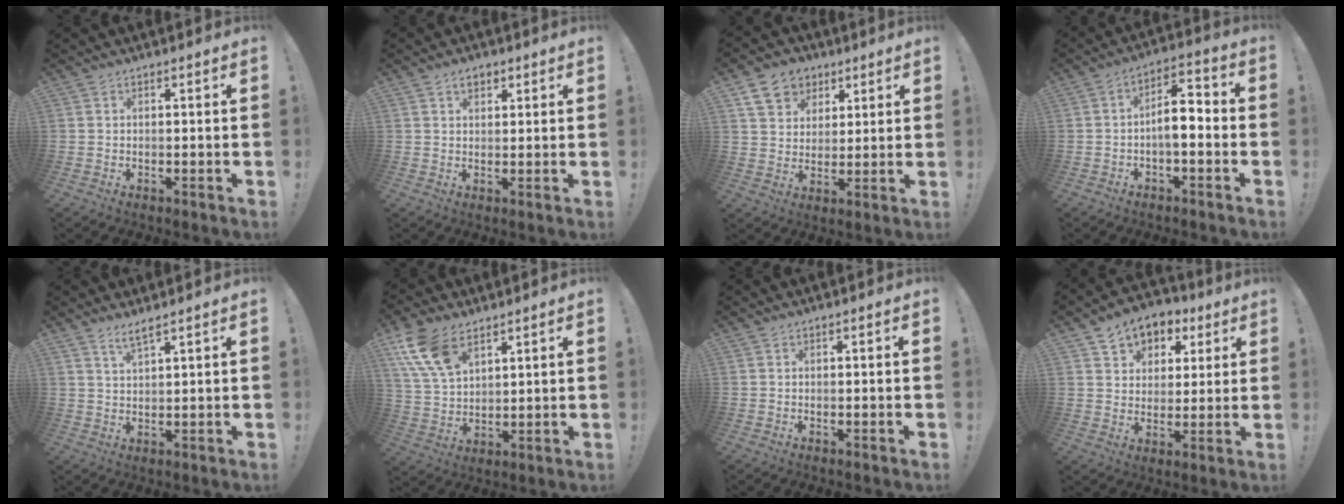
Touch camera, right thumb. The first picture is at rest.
{"total": 3.6, "force": [1.9, 2.3, 1.9], "torque": [-0.021, -0.002, 0.031]}
{"total": 11.2, "force": [5.8, 8.8, 3.9], "torque": [-0.049, -0.031, 0.114]}
{"total": 8.3, "force": [-1.9, 3.9, 7.1], "torque": [-0.113, 0.007, -0.035]}
{"total": 3.8, "force": [3.1, 0.4, 2.2], "torque": [-0.040, -0.016, 0.055]}
{"total": 13.0, "force": [7.7, 7.3, 7.6], "torque": [-0.152, -0.033, 0.148]}
{"total": 0.0}
{"total": 8.1, "force": [4.2, 6.6, 2.0], "torque": [-0.020, -0.030, 0.082]}